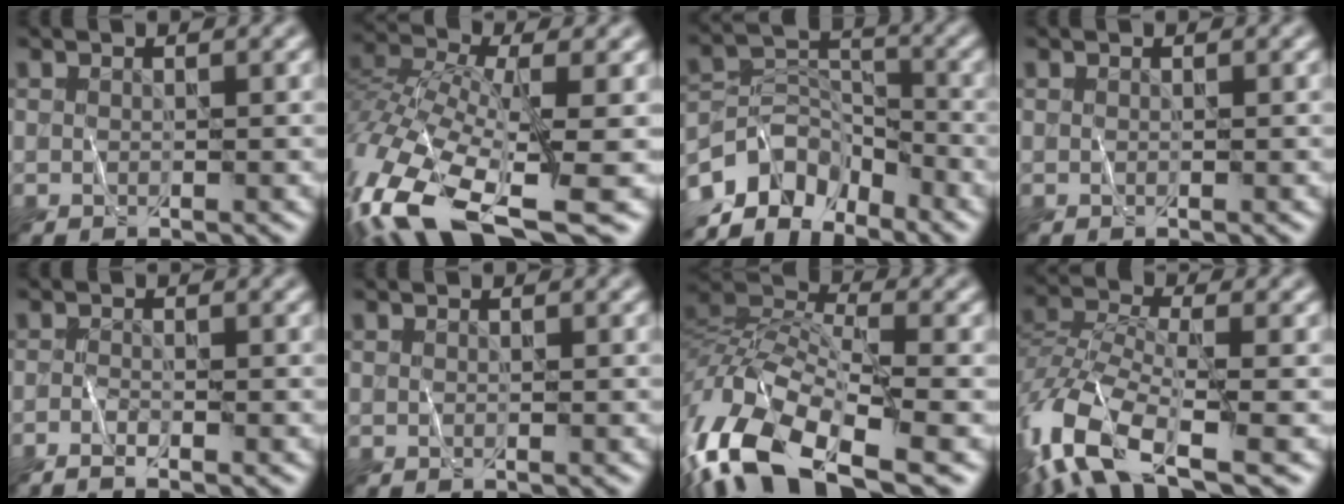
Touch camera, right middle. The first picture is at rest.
{"total": 14.8, "force": [-8.0, 6.0, 11.0], "torque": [-0.265, -0.017, -0.135]}
{"total": 6.5, "force": [-5.1, 3.3, 2.3], "torque": [-0.026, -0.002, -0.102]}
{"total": 0.0}
{"total": 1.7, "force": [-1.3, 0.1, 1.2], "torque": [-0.029, -0.001, -0.028]}
{"total": 0.0}
{"total": 13.3, "force": [-6.5, 6.5, 9.5], "torque": [-0.201, 0.002, -0.135]}
{"total": 9.5, "force": [-5.3, 3.7, 7.0], "torque": [-0.144, -0.009, -0.113]}